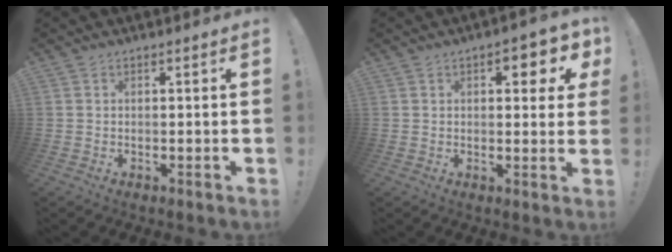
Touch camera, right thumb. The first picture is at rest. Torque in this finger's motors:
{"motor_torque": [0.25, 0.71, 0.02, 0.12, 0.15]}